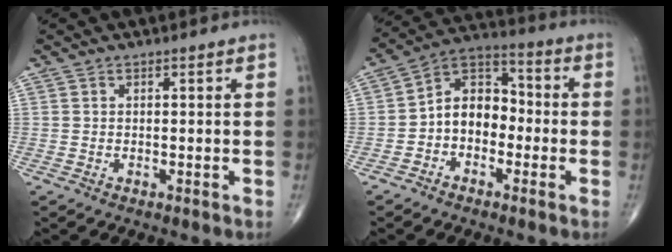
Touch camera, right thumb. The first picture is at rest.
{"total": 9.7, "force": [-2.1, 7.1, 6.3], "torque": [-0.070, 0.042, -0.055]}